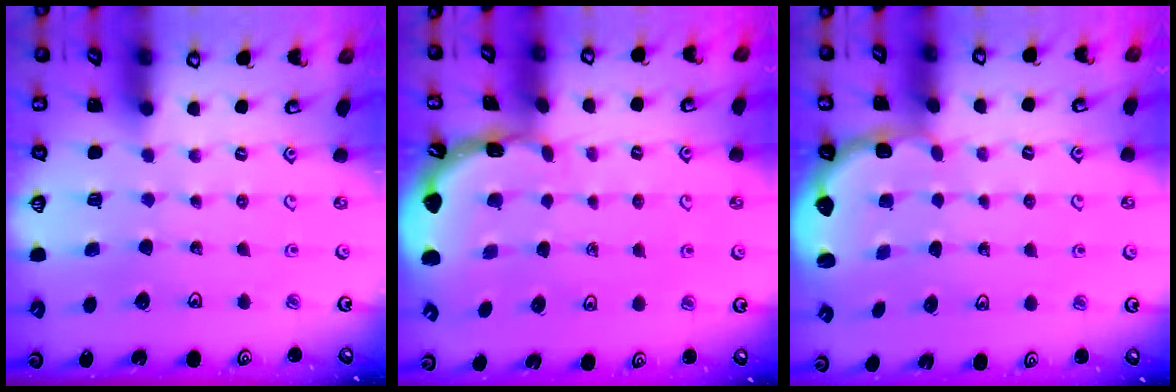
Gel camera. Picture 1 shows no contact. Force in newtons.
{"total": 1.8, "press": 1.8, "slide": 0.1}
{"total": 2.9, "press": 2.4, "slide": 1.6}